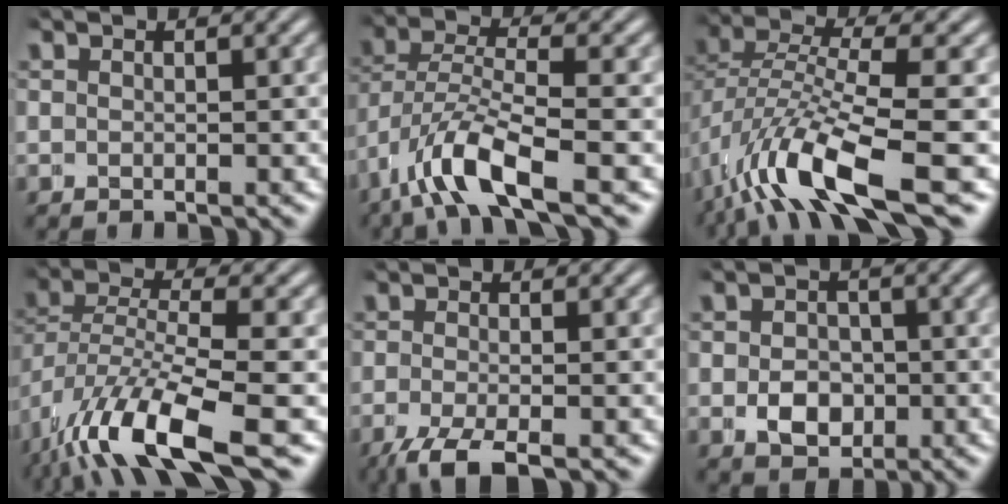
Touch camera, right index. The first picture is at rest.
{"total": 5.1, "force": [-1.6, 2.3, 4.3], "torque": [-0.108, -0.025, -0.012]}
{"total": 7.8, "force": [-2.9, 3.3, 6.4], "torque": [-0.144, -0.033, -0.030]}
{"total": 7.4, "force": [-3.7, 2.8, 5.8], "torque": [-0.131, -0.035, -0.038]}
{"total": 4.0, "force": [-2.9, 1.3, 2.4], "torque": [-0.057, -0.025, -0.032]}
{"total": 2.7, "force": [-0.5, 2.2, 1.4], "torque": [-0.008, -0.010, -0.002]}